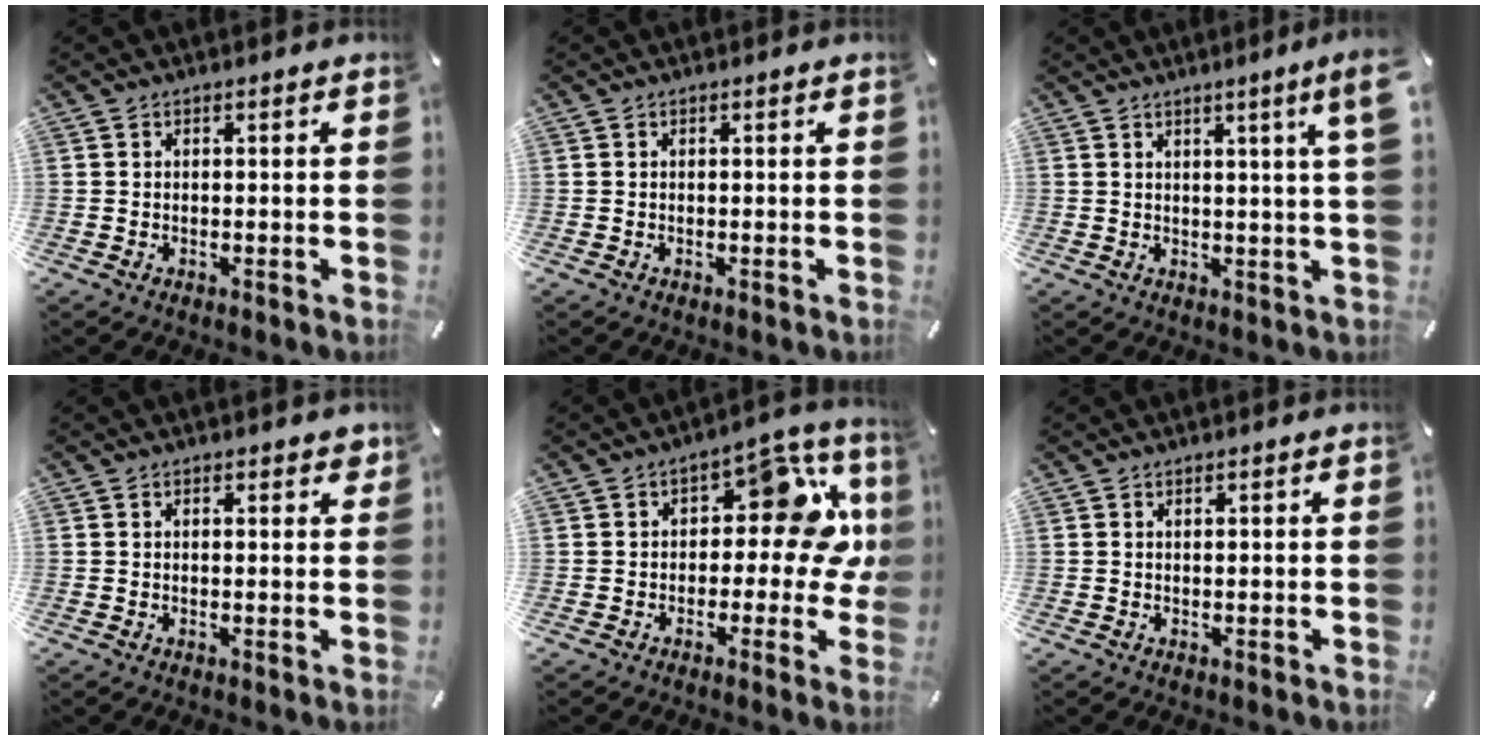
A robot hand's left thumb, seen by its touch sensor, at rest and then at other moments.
{"total": 0.0}
{"total": 6.4, "force": [3.2, -0.3, 5.6], "torque": [-0.096, -0.009, 0.049]}
{"total": 1.7, "force": [1.0, 0.8, 1.2], "torque": [-0.017, 0.000, 0.015]}
{"total": 14.9, "force": [3.5, 8.3, 11.8], "torque": [-0.150, -0.018, 0.056]}
{"total": 0.6, "force": [0.3, 0.0, 0.5], "torque": [-0.009, 0.000, 0.005]}